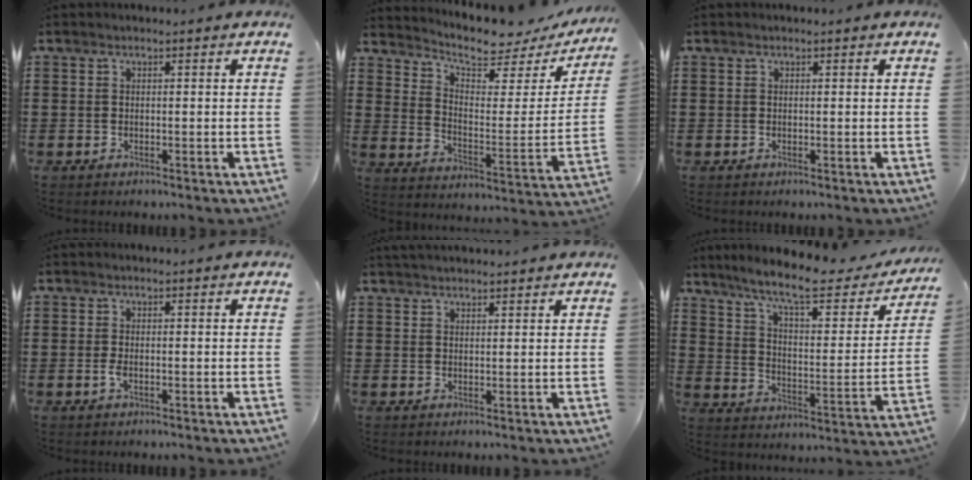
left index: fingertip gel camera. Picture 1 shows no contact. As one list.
[{"total": 6.1, "force": [5.4, 1.5, 2.3], "torque": [-0.060, -0.044, 0.088]}, {"total": 0.0}, {"total": 1.2, "force": [-0.4, 0.3, 1.1], "torque": [-0.029, -0.005, -0.009]}, {"total": 2.0, "force": [1.9, 0.1, 0.3], "torque": [-0.010, 0.002, 0.038]}, {"total": 10.1, "force": [8.1, 1.2, 5.9], "torque": [-0.128, -0.048, 0.131]}]